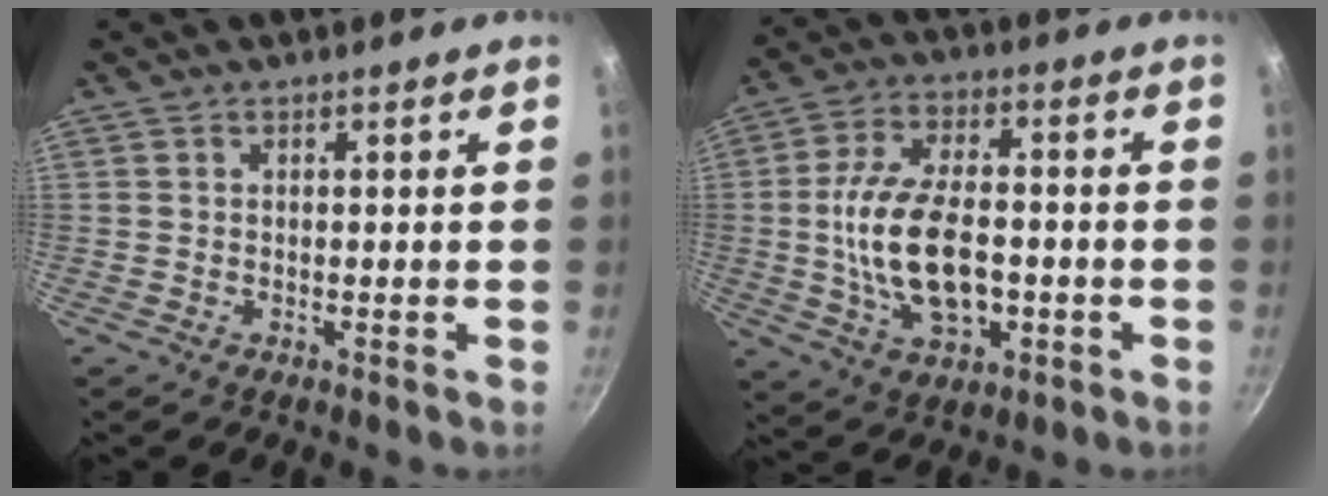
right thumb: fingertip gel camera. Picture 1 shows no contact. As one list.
[{"total": 15.7, "force": [-2.0, 8.8, 12.9], "torque": [-0.226, 0.022, -0.031]}]